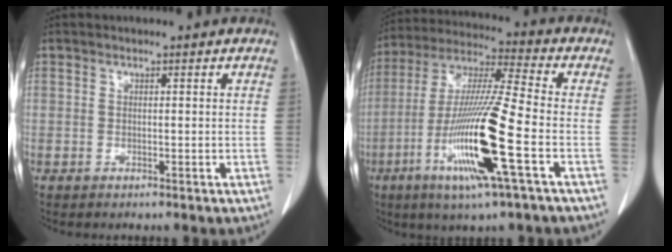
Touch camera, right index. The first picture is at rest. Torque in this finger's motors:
{"motor_torque": [1.83, -0.31, 1.05, 0.21]}